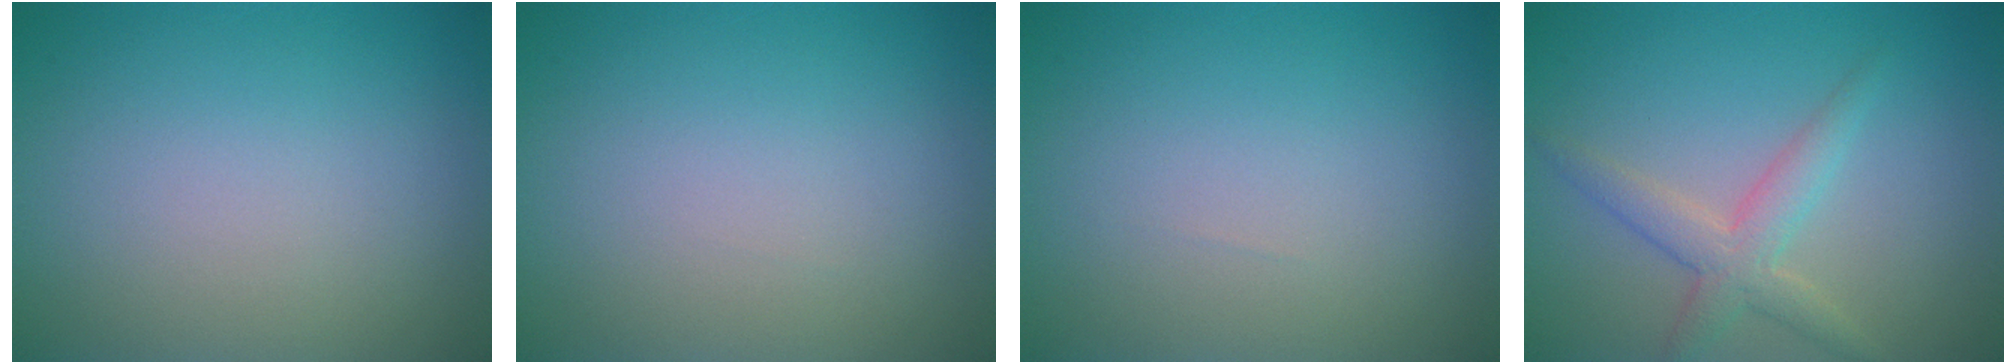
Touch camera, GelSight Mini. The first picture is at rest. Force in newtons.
{"total": 0.0}
{"total": 0.0}
{"total": 3.0, "press": 3.0, "slide": 0.3}